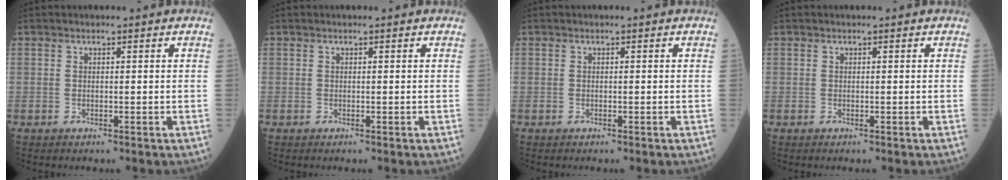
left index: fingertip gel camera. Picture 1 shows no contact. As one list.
[{"total": 0.0}, {"total": 0.0}, {"total": 0.0}]